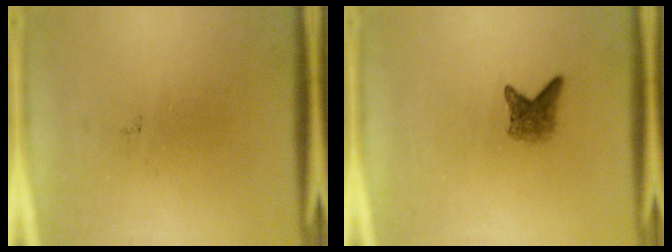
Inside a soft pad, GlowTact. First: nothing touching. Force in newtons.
{"total": 2.4}